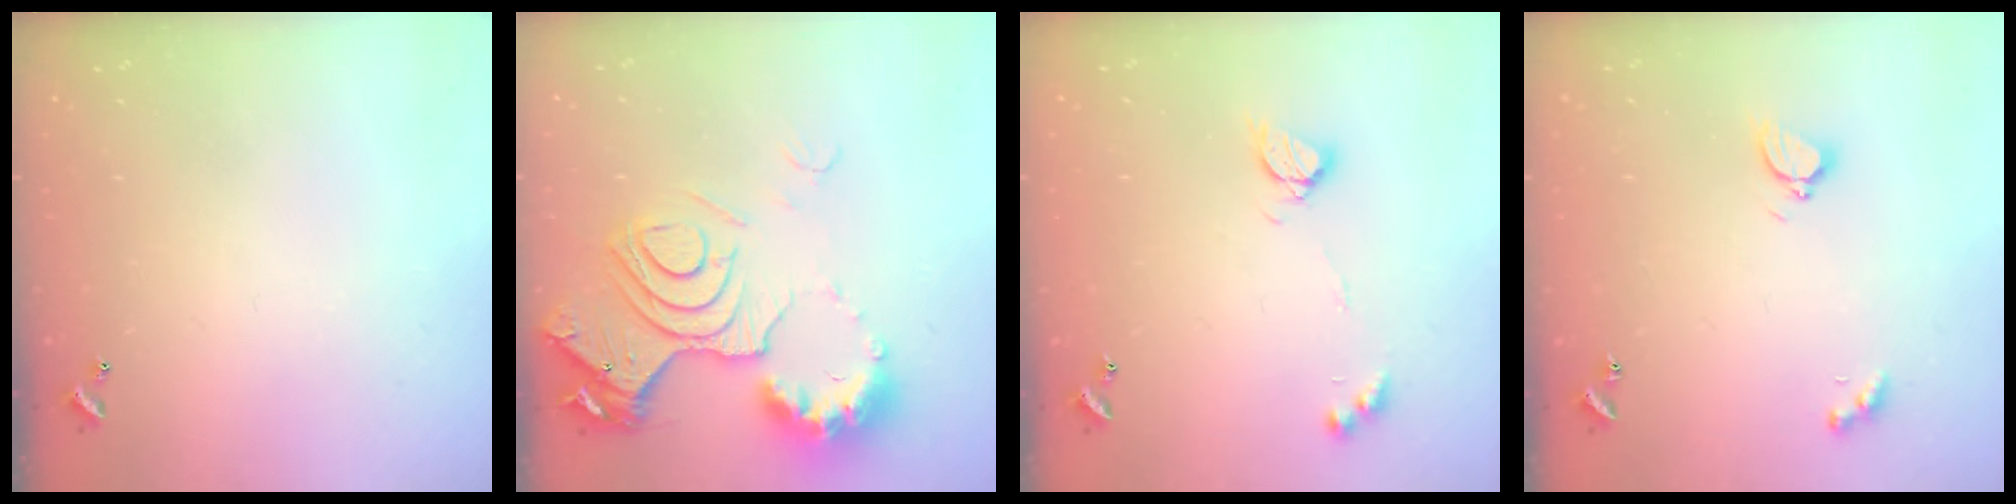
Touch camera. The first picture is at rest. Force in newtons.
{"total": 17.0, "press": 17.0, "slide": 1.8}
{"total": 7.2, "press": 7.2, "slide": 0.8}
{"total": 2.8, "press": 2.8, "slide": 0.5}